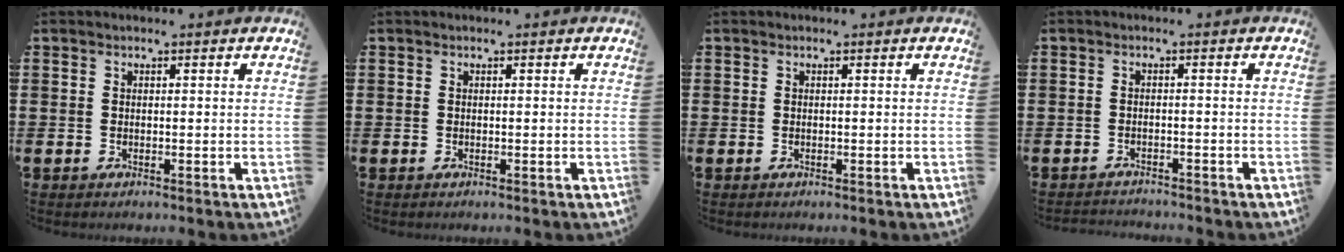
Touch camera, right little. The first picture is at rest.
{"total": 0.0}
{"total": 0.0}
{"total": 1.4, "force": [-1.4, 0.0, -0.2], "torque": [-0.001, 0.004, -0.030]}